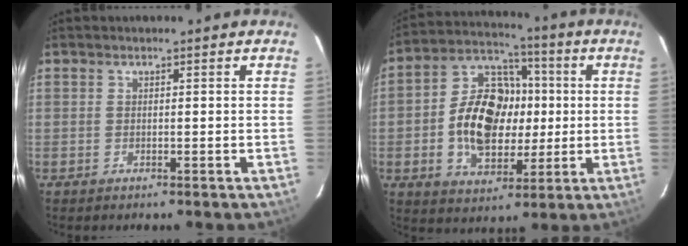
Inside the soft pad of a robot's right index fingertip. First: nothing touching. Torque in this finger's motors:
{"motor_torque": [1.32, 0.71, 0.28, 0.14]}